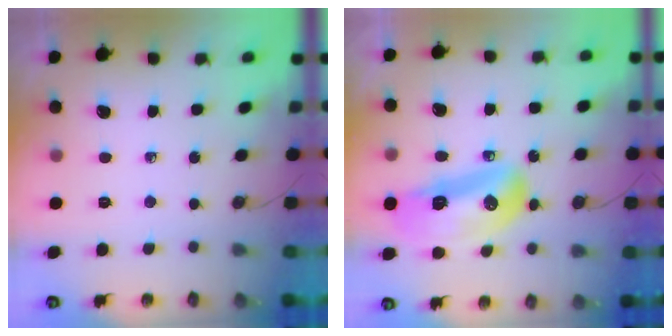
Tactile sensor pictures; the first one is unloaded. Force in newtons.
{"total": 17.0, "press": 16.8, "slide": 2.1}